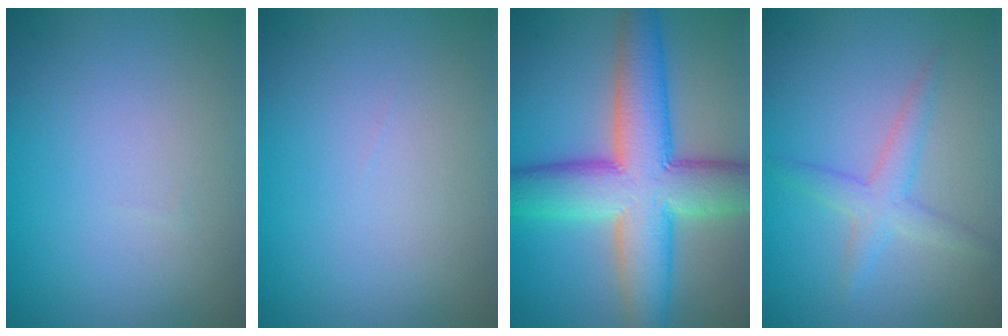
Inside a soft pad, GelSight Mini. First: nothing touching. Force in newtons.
{"total": 0.0}
{"total": 11.2, "press": 11.2, "slide": 0.4}
{"total": 2.5, "press": 2.5, "slide": 0.0}